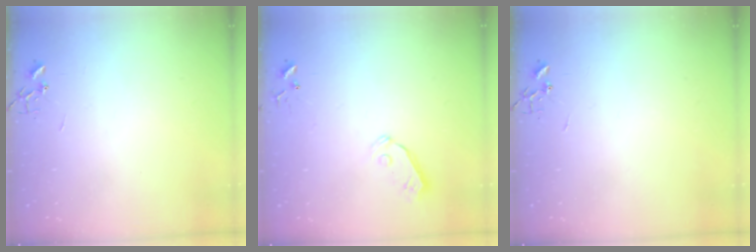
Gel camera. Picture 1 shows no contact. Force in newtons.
{"total": 4.4, "press": 4.3, "slide": 0.5}
{"total": 0.0}